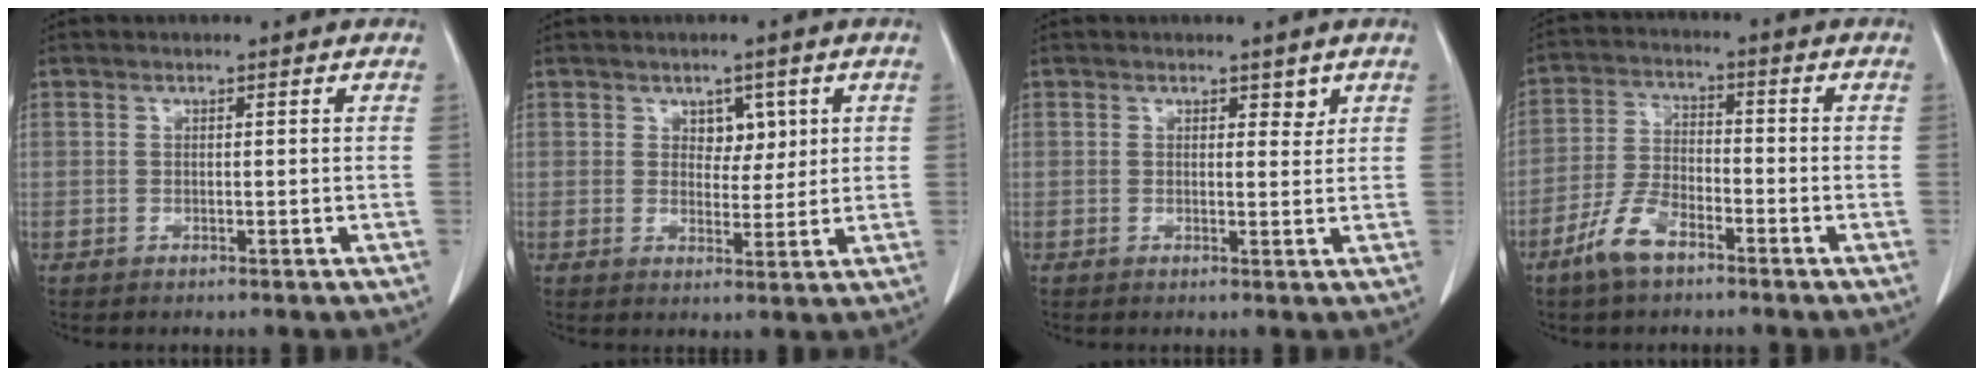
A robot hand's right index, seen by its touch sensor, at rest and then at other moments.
{"total": 3.6, "force": [1.4, 2.3, 2.3], "torque": [-0.024, 0.003, 0.023]}
{"total": 1.6, "force": [1.1, 0.9, 0.8], "torque": [-0.004, -0.005, 0.012]}
{"total": 7.0, "force": [-4.6, 2.8, 4.4], "torque": [-0.100, 0.001, -0.092]}